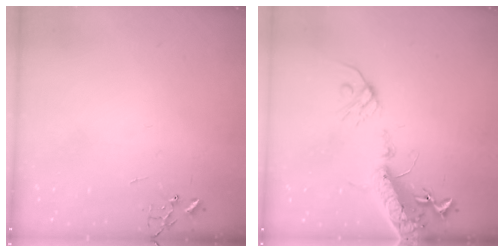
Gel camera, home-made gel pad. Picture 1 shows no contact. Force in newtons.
{"total": 17.4, "press": 16.9, "slide": 4.1}